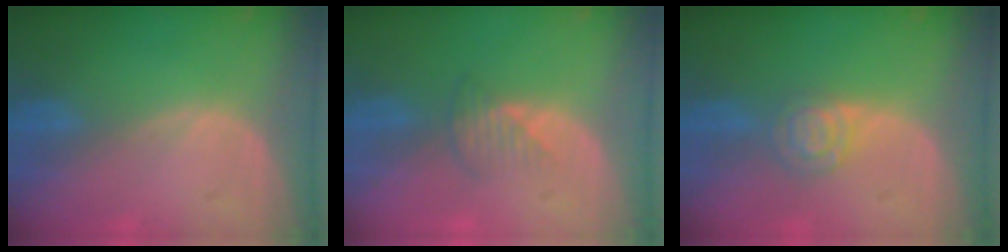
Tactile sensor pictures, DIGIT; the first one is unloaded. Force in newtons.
{"total": 2.5, "press": 2.5, "slide": 0.3}
{"total": 4.6, "press": 4.2, "slide": 1.9}